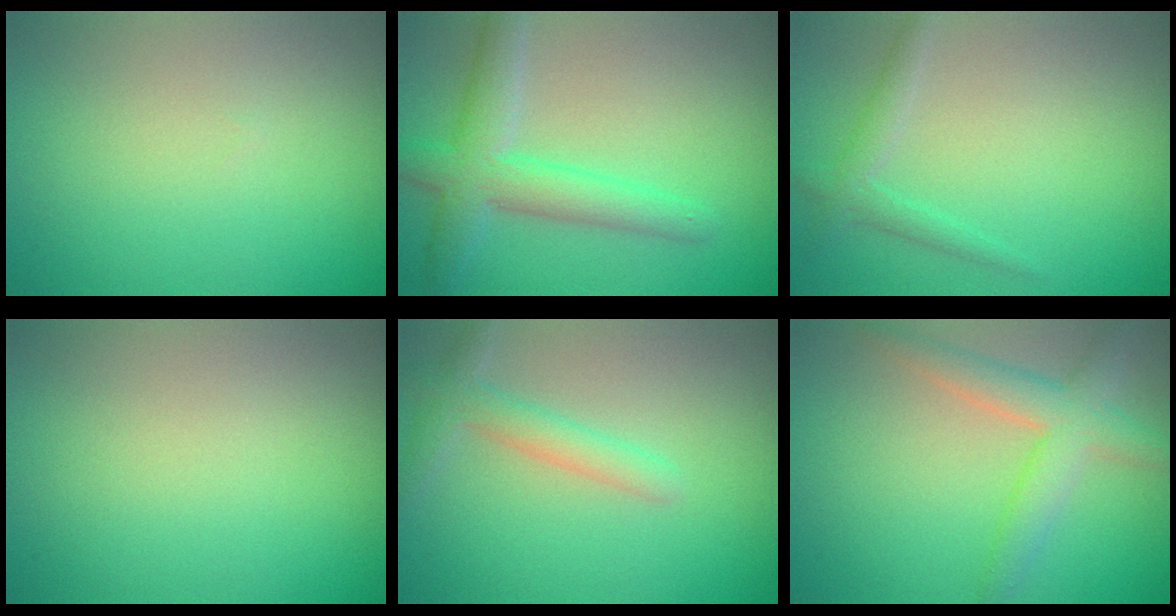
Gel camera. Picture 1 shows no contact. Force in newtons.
{"total": 4.7, "press": 4.7, "slide": 0.3}
{"total": 1.8, "press": 1.8, "slide": 0.1}
{"total": 0.0}
{"total": 2.6, "press": 2.5, "slide": 0.2}
{"total": 4.1, "press": 4.1, "slide": 0.2}